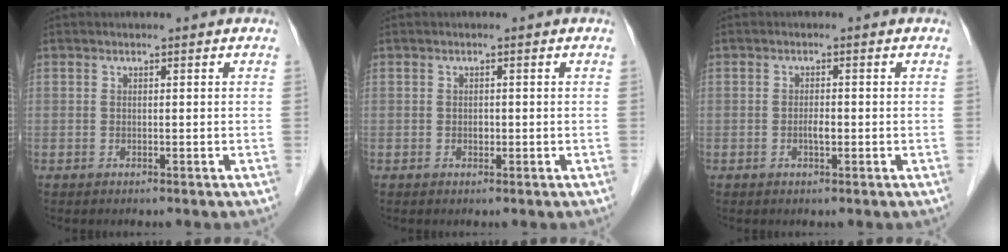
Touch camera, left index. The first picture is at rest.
{"total": 0.7, "force": [-0.4, 0.5, 0.3], "torque": [-0.005, -0.003, -0.009]}
{"total": 1.4, "force": [-0.6, 0.4, 1.1], "torque": [-0.022, -0.003, -0.013]}